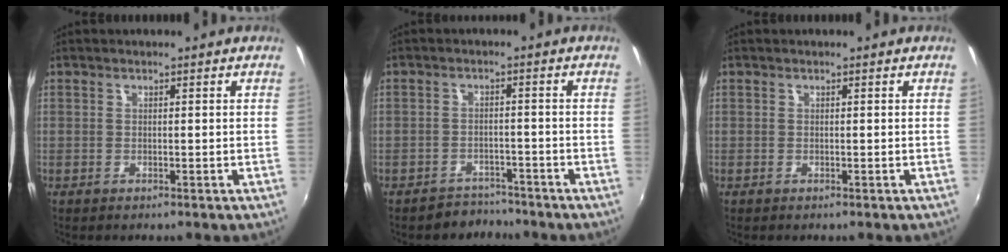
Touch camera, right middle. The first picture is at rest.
{"total": 3.6, "force": [-3.3, 1.3, -0.6], "torque": [0.002, 0.008, -0.052]}
{"total": 0.0}